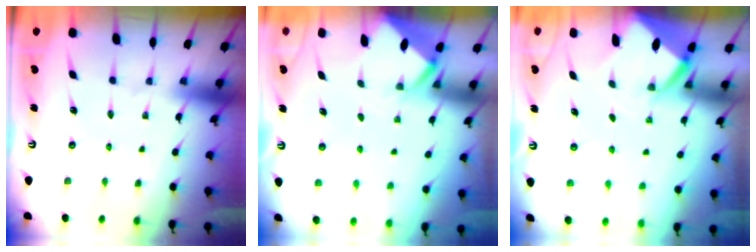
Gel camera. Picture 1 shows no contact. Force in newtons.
{"total": 2.4, "press": 2.4, "slide": 0.1}
{"total": 3.0, "press": 3.0, "slide": 0.2}